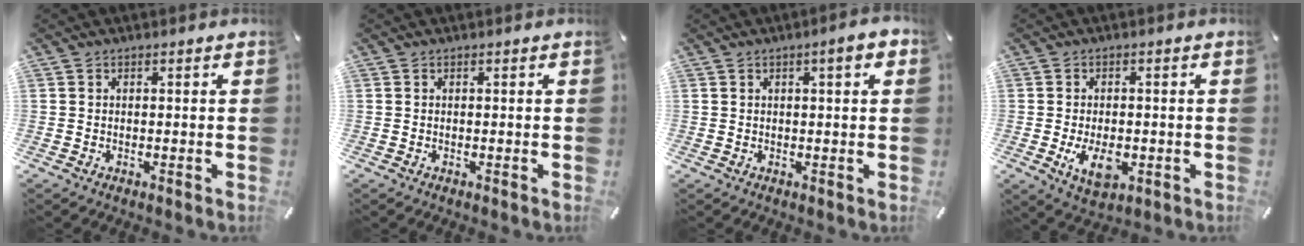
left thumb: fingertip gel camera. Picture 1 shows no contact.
{"total": 0.0}
{"total": 4.4, "force": [1.7, 1.0, 3.9], "torque": [-0.060, -0.001, 0.025]}
{"total": 7.1, "force": [-1.7, 4.2, 5.6], "torque": [-0.108, -0.008, -0.033]}